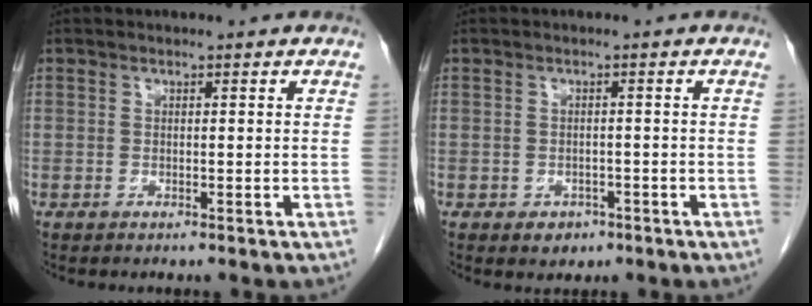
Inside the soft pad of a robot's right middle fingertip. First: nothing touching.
{"total": 2.1, "force": [-1.2, 1.5, 0.8], "torque": [-0.009, 0.003, -0.009]}